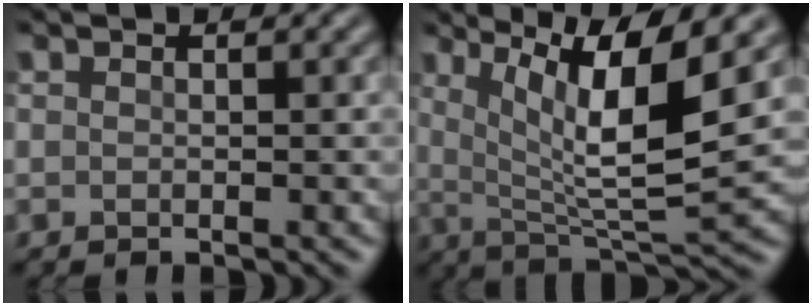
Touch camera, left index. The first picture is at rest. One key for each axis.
{"total": 9.6, "fx": 3.0, "fy": 2.3, "fz": 8.9, "tx": -0.145, "ty": -0.008, "tz": 0.057}